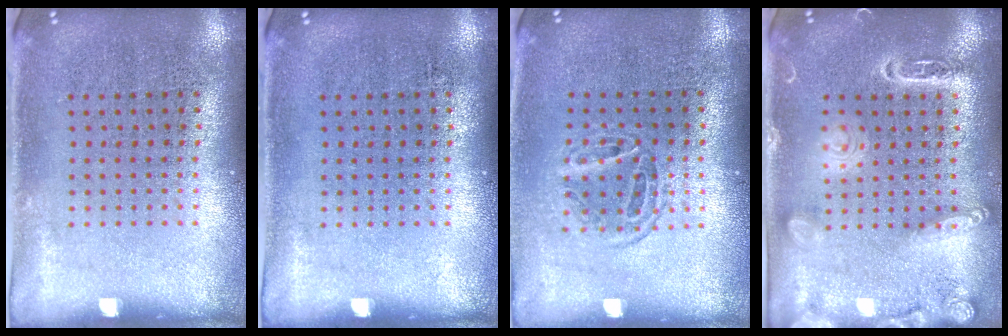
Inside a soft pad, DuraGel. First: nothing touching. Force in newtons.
{"total": 0.0}
{"total": 1.2, "press": 1.0, "slide": 0.5}
{"total": 1.9, "press": 1.8, "slide": 0.4}